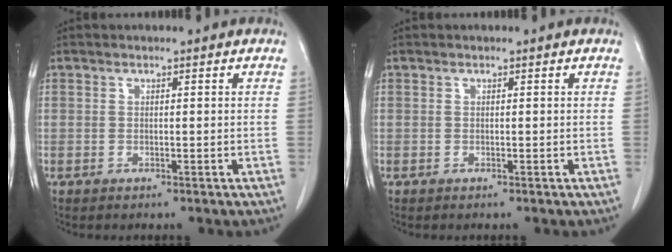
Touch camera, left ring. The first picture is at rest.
{"total": 0.0}